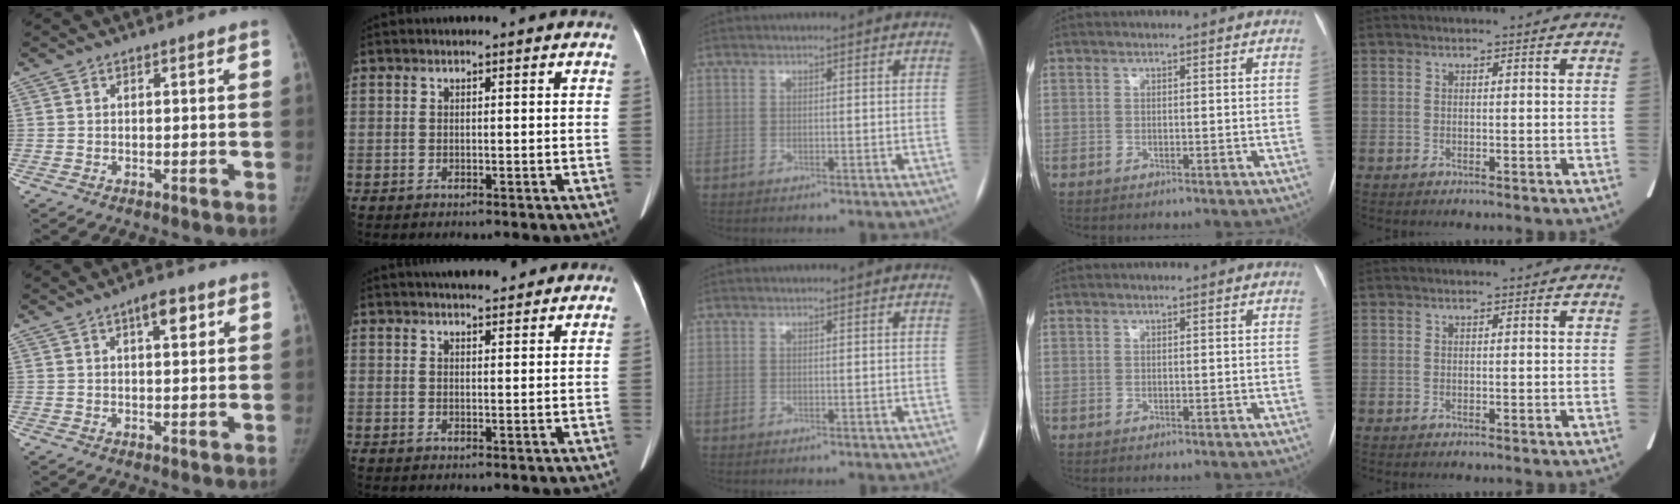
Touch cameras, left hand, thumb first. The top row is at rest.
{"thumb": {"total": 4.4, "force": [2.1, 1.7, 3.5], "torque": [-0.040, -0.005, 0.028]}, "index": {"total": 7.0, "force": [6.1, 1.6, 2.9], "torque": [-0.040, 0.019, 0.082]}}